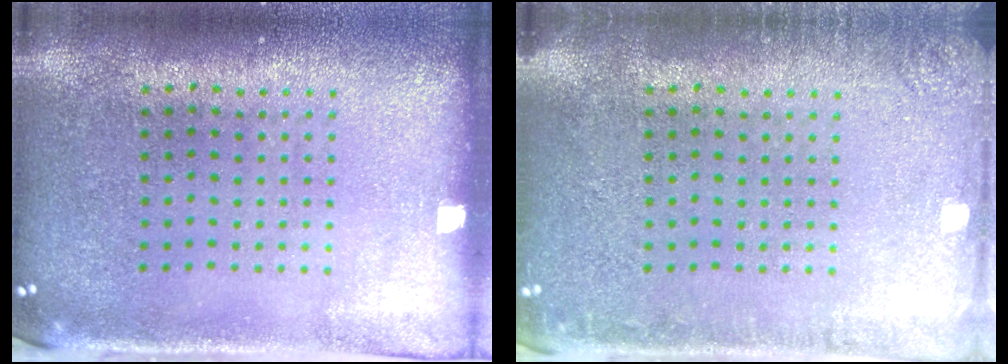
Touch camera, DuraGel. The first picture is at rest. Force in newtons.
{"total": 1.7, "press": 1.7, "slide": 0.3}